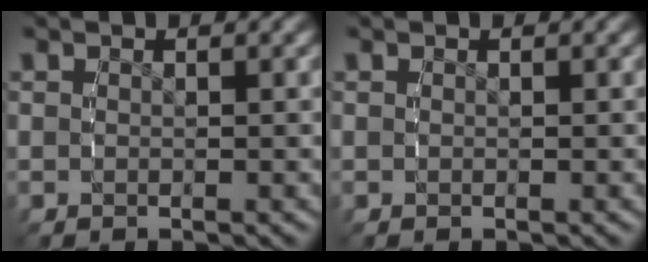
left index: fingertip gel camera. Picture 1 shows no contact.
{"total": 0.0}